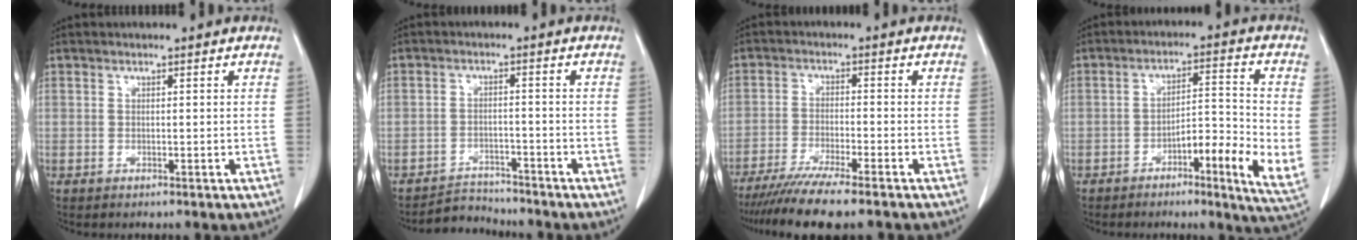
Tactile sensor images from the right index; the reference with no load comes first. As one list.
[{"total": 4.1, "force": [-3.8, 0.8, -1.1], "torque": [0.018, 0.000, -0.064]}, {"total": 10.0, "force": [-8.3, -0.3, 5.6], "torque": [-0.084, -0.028, -0.136]}, {"total": 8.3, "force": [-1.9, -0.2, 8.1], "torque": [-0.136, -0.008, -0.035]}]